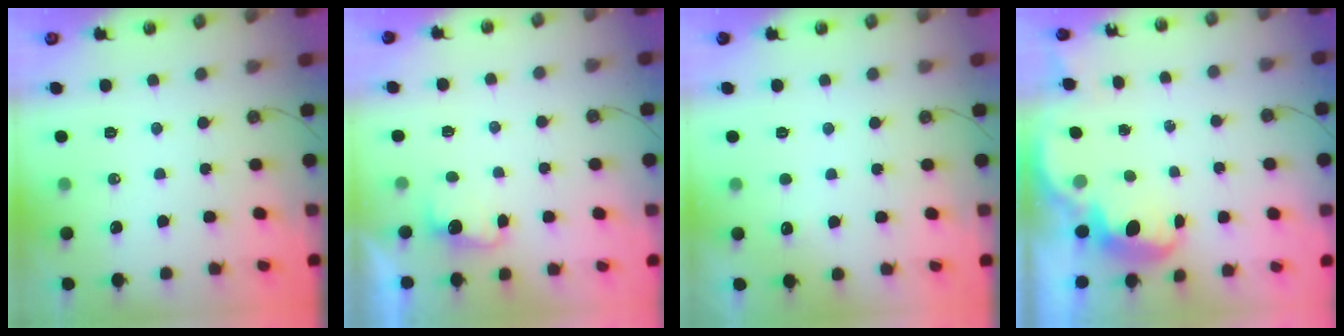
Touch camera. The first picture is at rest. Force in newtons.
{"total": 3.0, "press": 2.8, "slide": 1.0}
{"total": 2.4, "press": 2.2, "slide": 1.0}
{"total": 2.5, "press": 2.4, "slide": 0.6}